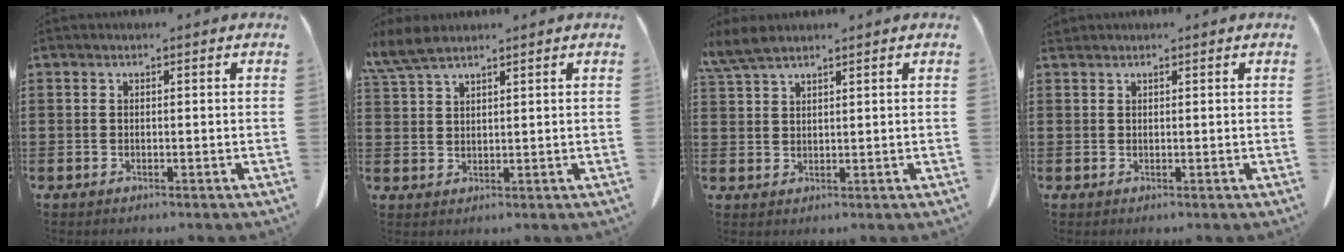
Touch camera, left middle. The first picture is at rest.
{"total": 4.3, "force": [3.5, 0.9, 2.3], "torque": [-0.055, -0.002, 0.067]}
{"total": 3.8, "force": [3.0, 0.8, 2.1], "torque": [-0.050, -0.001, 0.058]}
{"total": 0.7, "force": [0.7, 0.2, 0.2], "torque": [-0.006, 0.001, 0.014]}